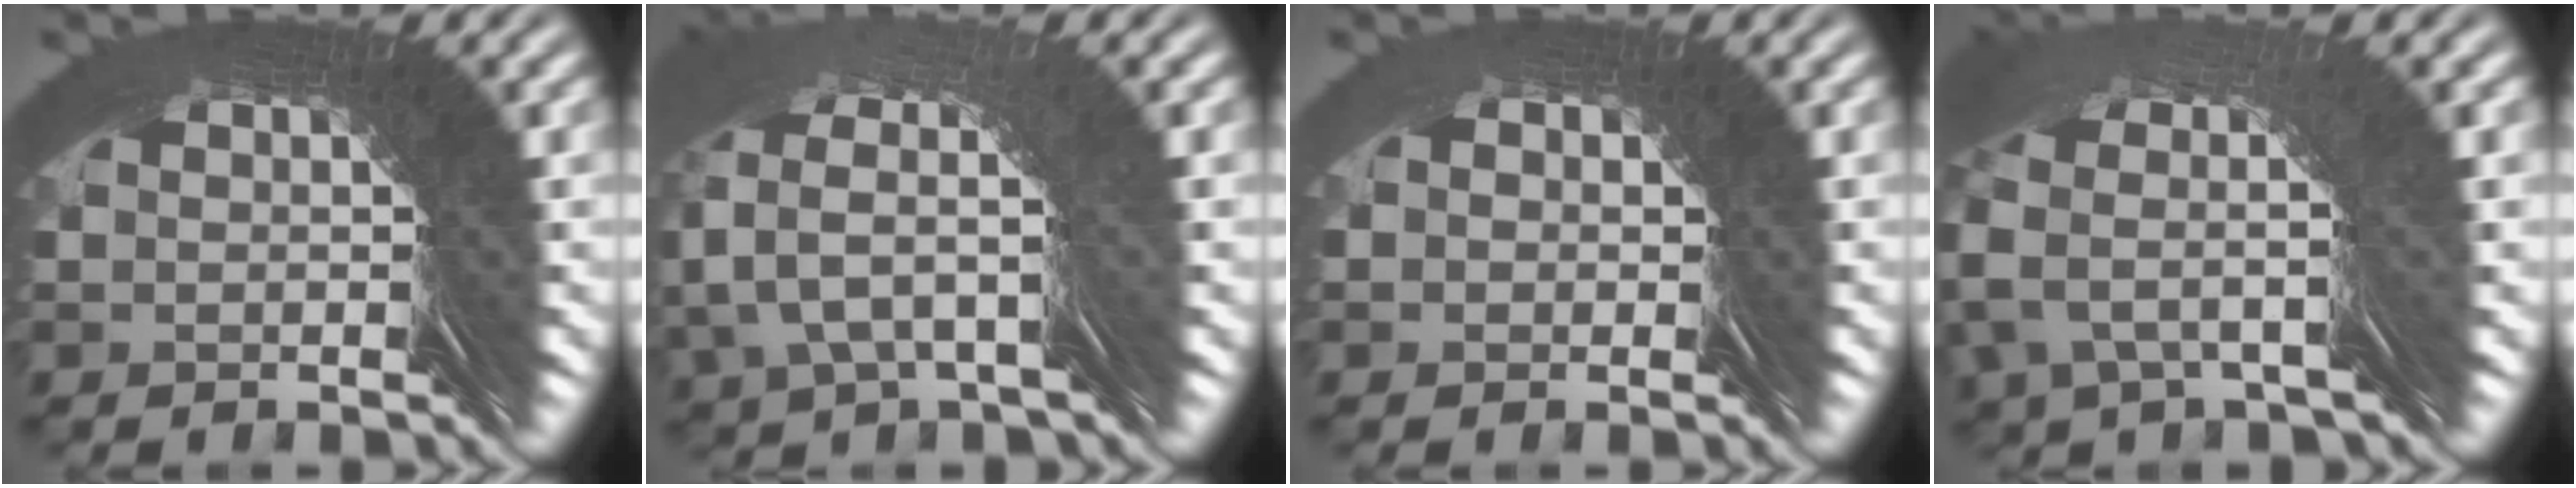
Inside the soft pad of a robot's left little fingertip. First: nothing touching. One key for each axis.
{"total": 5.9, "fx": 5.0, "fy": -2.9, "fz": -1.0, "tx": 0.002, "ty": 0.064, "tz": 0.064}
{"total": 2.5, "fx": 0.3, "fy": 2.3, "fz": 0.9, "tx": -0.018, "ty": 0.002, "tz": -0.001}
{"total": 7.1, "fx": 6.1, "fy": -3.5, "fz": 0.0, "tx": 0.020, "ty": 0.087, "tz": 0.073}